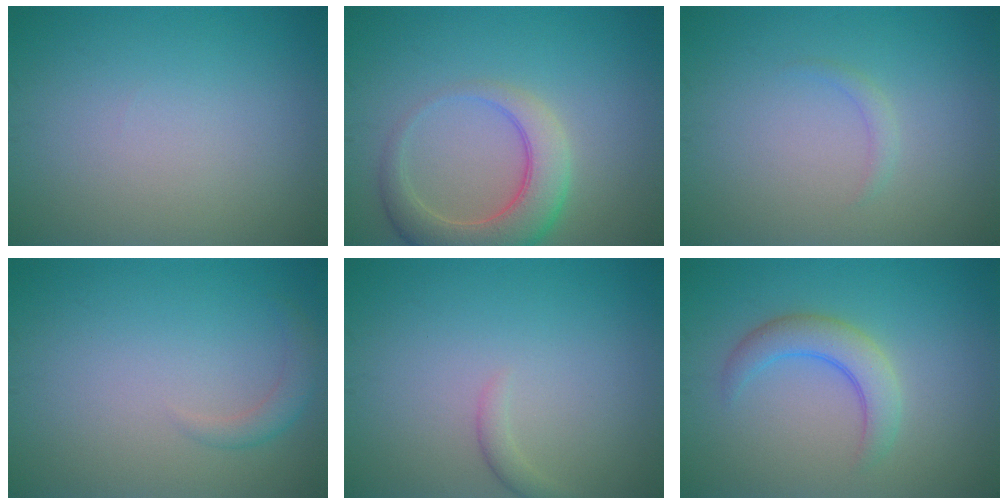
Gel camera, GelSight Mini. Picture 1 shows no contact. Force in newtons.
{"total": 5.5, "press": 5.5, "slide": 0.5}
{"total": 0.8, "press": 0.8, "slide": 0.0}
{"total": 1.5, "press": 1.5, "slide": 0.1}
{"total": 1.1, "press": 1.1, "slide": 0.2}
{"total": 3.4, "press": 3.4, "slide": 0.1}